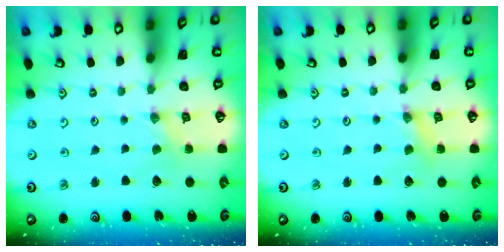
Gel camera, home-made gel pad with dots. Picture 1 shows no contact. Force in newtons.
{"total": 1.9, "press": 1.8, "slide": 0.3}